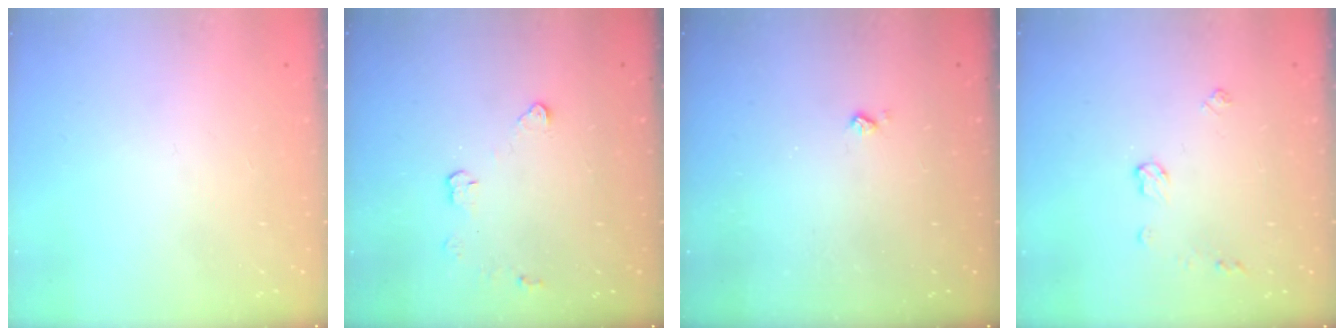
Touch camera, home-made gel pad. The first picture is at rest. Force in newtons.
{"total": 4.1, "press": 4.1, "slide": 0.4}
{"total": 2.2, "press": 2.2, "slide": 0.4}
{"total": 5.2, "press": 5.2, "slide": 0.3}